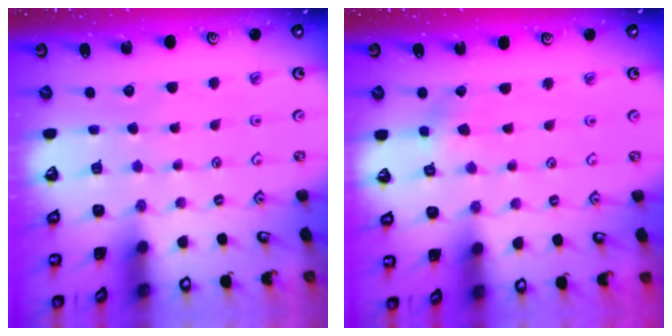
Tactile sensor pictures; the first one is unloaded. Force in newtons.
{"total": 3.8, "press": 3.8, "slide": 0.4}